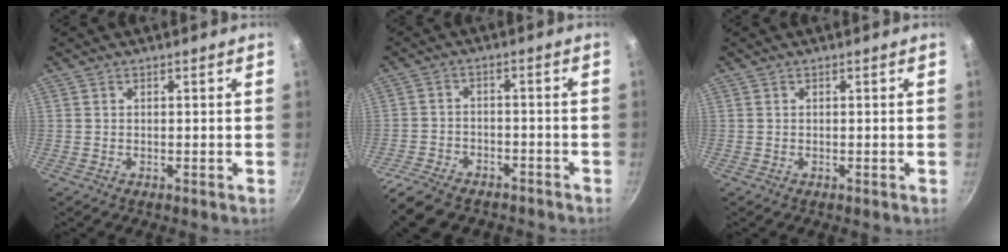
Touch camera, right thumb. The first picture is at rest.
{"total": 11.0, "force": [-8.6, 4.9, 4.8], "torque": [-0.095, 0.038, -0.146]}
{"total": 0.0}